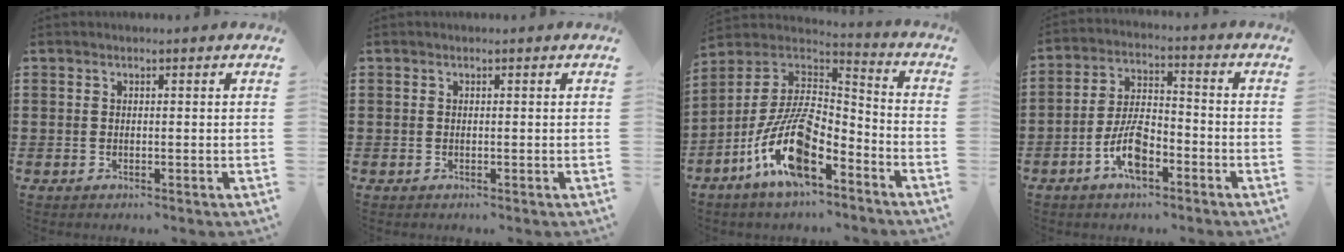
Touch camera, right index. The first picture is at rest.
{"total": 0.0}
{"total": 14.4, "force": [-7.3, 5.7, 11.0], "torque": [-0.247, 0.006, -0.145]}
{"total": 7.9, "force": [-3.7, 3.4, 6.0], "torque": [-0.138, 0.001, -0.073]}